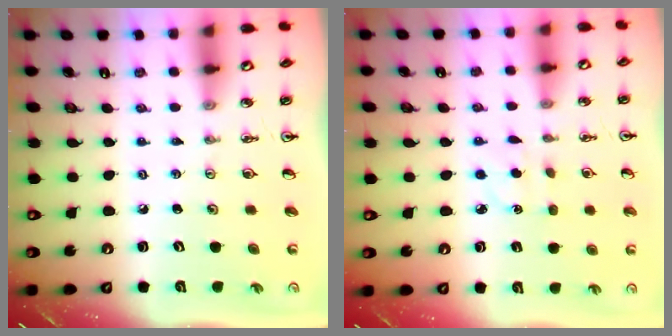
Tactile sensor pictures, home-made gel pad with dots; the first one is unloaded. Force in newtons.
{"total": 2.7, "press": 2.6, "slide": 0.4}